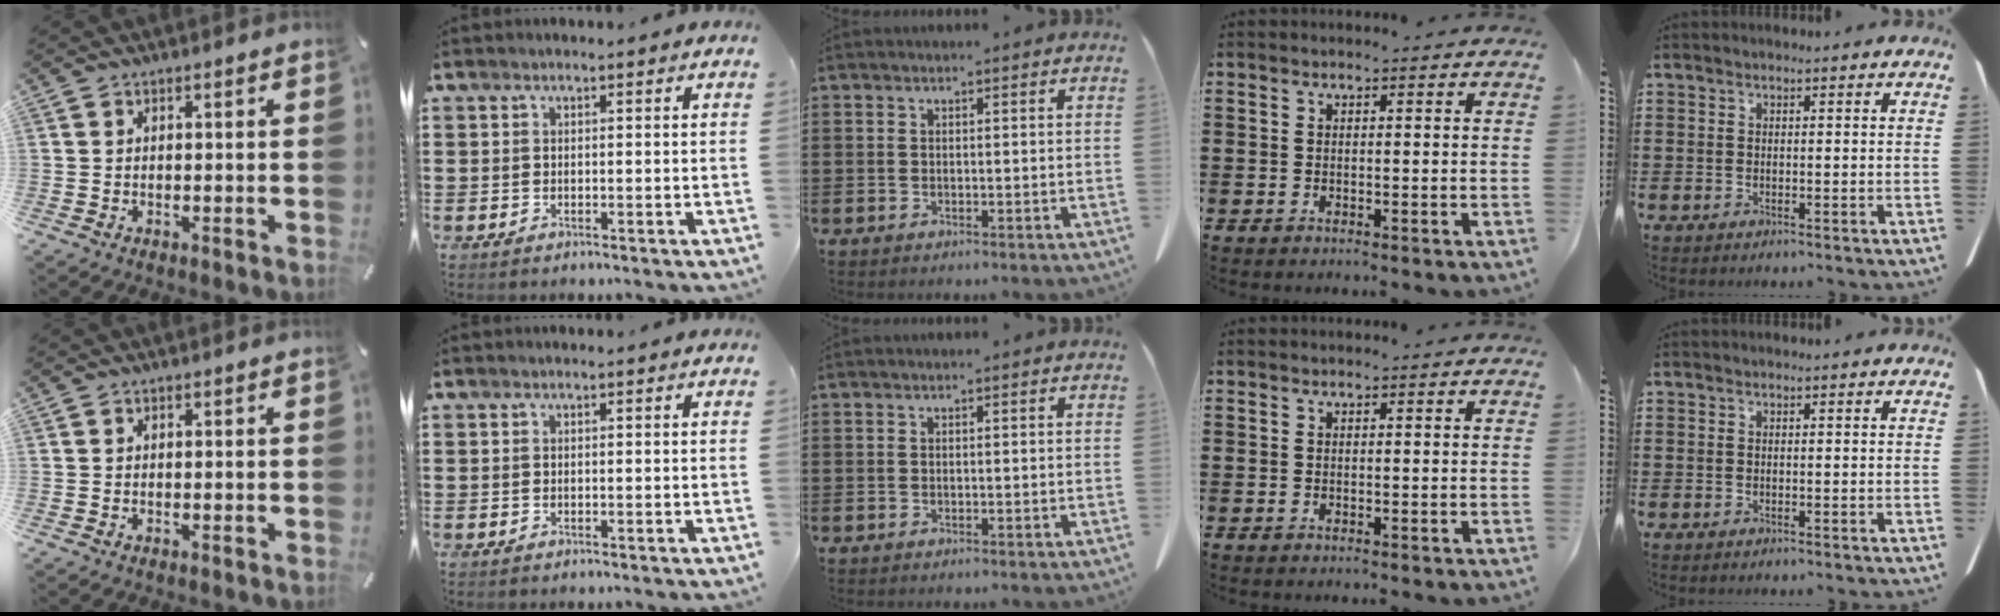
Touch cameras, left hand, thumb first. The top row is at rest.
{}